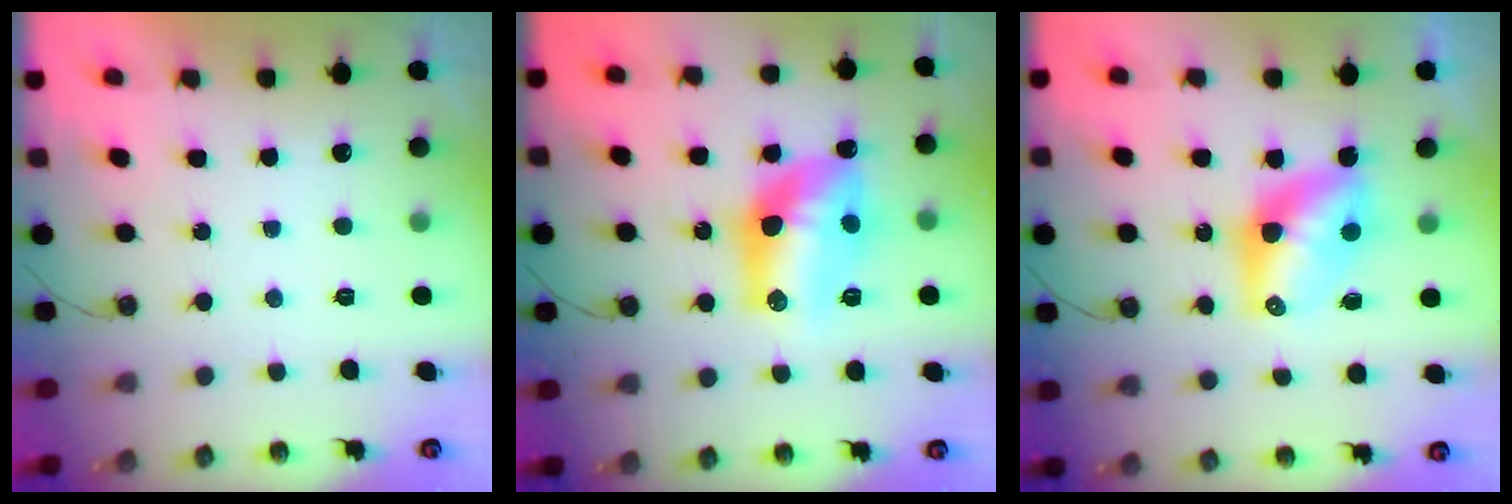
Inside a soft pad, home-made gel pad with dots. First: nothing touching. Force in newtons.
{"total": 13.7, "press": 13.6, "slide": 0.9}
{"total": 8.2, "press": 8.2, "slide": 0.7}